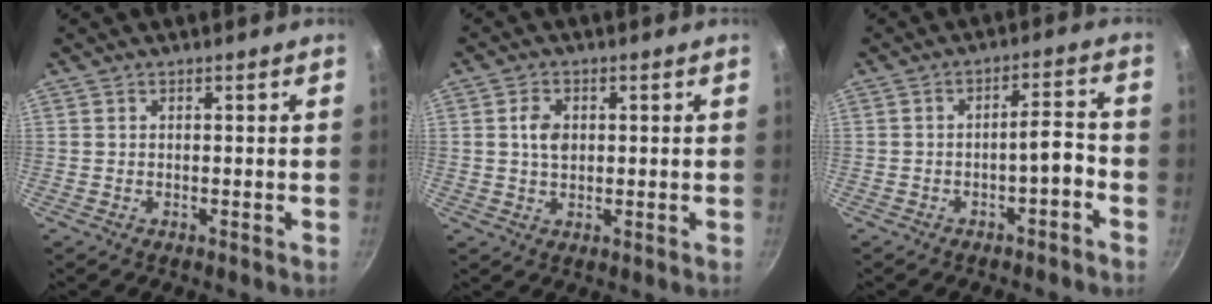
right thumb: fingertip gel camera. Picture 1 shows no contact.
{"total": 4.1, "force": [0.7, 2.9, 2.9], "torque": [-0.044, 0.001, 0.011]}
{"total": 4.7, "force": [-2.6, 1.4, 3.7], "torque": [-0.050, 0.040, -0.028]}